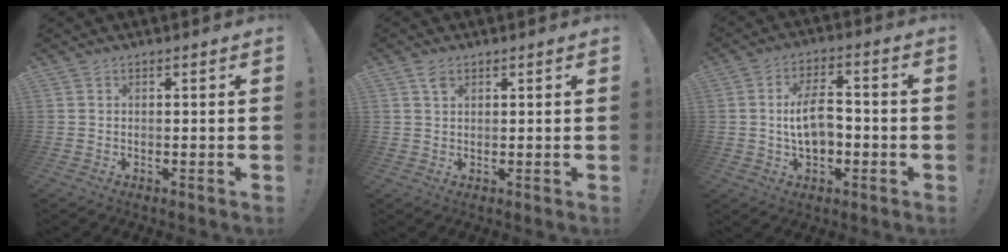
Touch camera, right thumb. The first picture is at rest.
{"total": 2.6, "force": [1.6, 1.4, 1.5], "torque": [-0.016, -0.007, 0.027]}
{"total": 9.9, "force": [-0.8, 5.7, 8.0], "torque": [-0.135, 0.005, -0.016]}